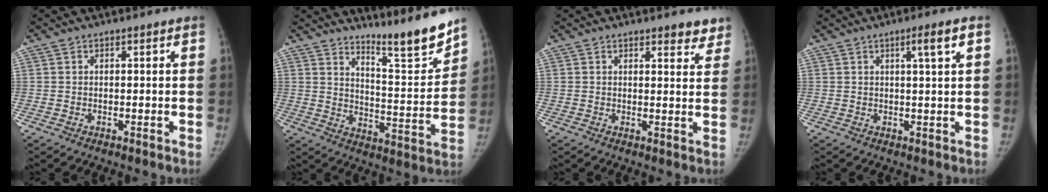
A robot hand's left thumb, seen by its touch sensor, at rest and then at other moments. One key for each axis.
{"total": 12.6, "fx": 11.2, "fy": 0.7, "fz": 5.7, "tx": -0.063, "ty": -0.098, "tz": 0.177}
{"total": 4.3, "fx": 3.5, "fy": 1.6, "fz": 1.9, "tx": 0.007, "ty": -0.017, "tz": 0.038}
{"total": 3.7, "fx": 1.6, "fy": -0.1, "fz": 3.3, "tx": -0.054, "ty": -0.003, "tz": 0.026}